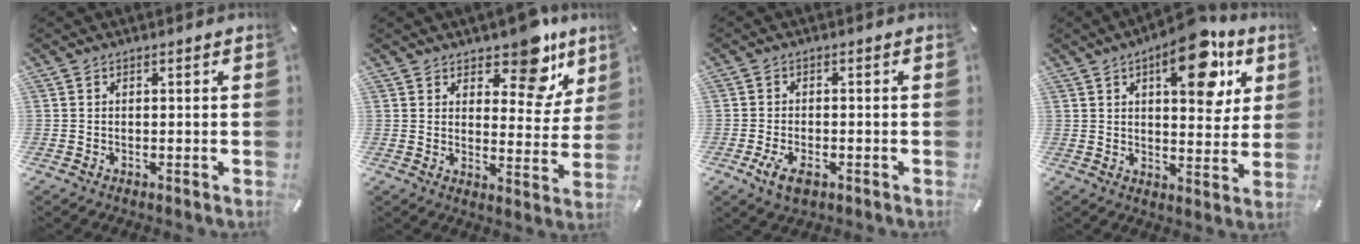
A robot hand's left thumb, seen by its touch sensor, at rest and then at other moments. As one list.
[{"total": 12.3, "force": [8.9, 5.6, 6.5], "torque": [-0.060, -0.076, 0.150]}, {"total": 4.4, "force": [-2.1, 2.4, 3.1], "torque": [-0.069, 0.004, -0.039]}, {"total": 16.5, "force": [8.3, 7.4, 12.2], "torque": [-0.159, -0.036, 0.131]}]